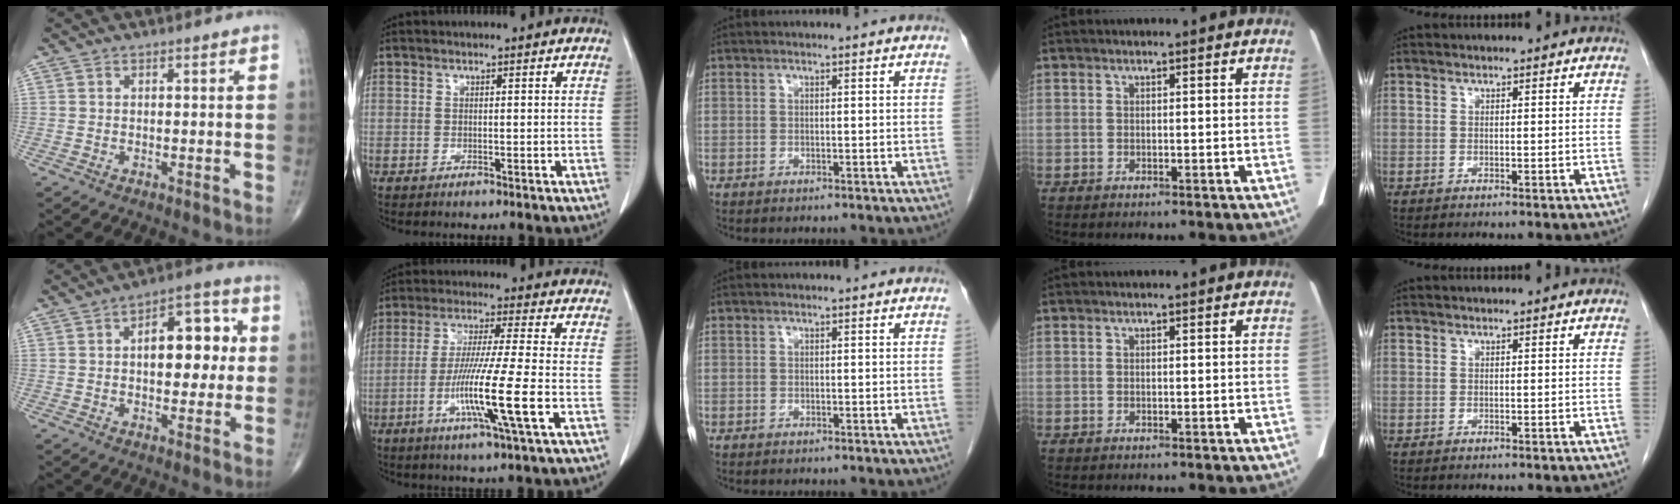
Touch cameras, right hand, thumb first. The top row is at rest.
{"thumb": {"total": 12.4, "force": [1.7, 6.6, 10.4], "torque": [-0.110, 0.017, 0.020]}, "index": {"total": 12.0, "force": [-3.7, -1.0, 11.4], "torque": [-0.218, -0.021, -0.073]}}